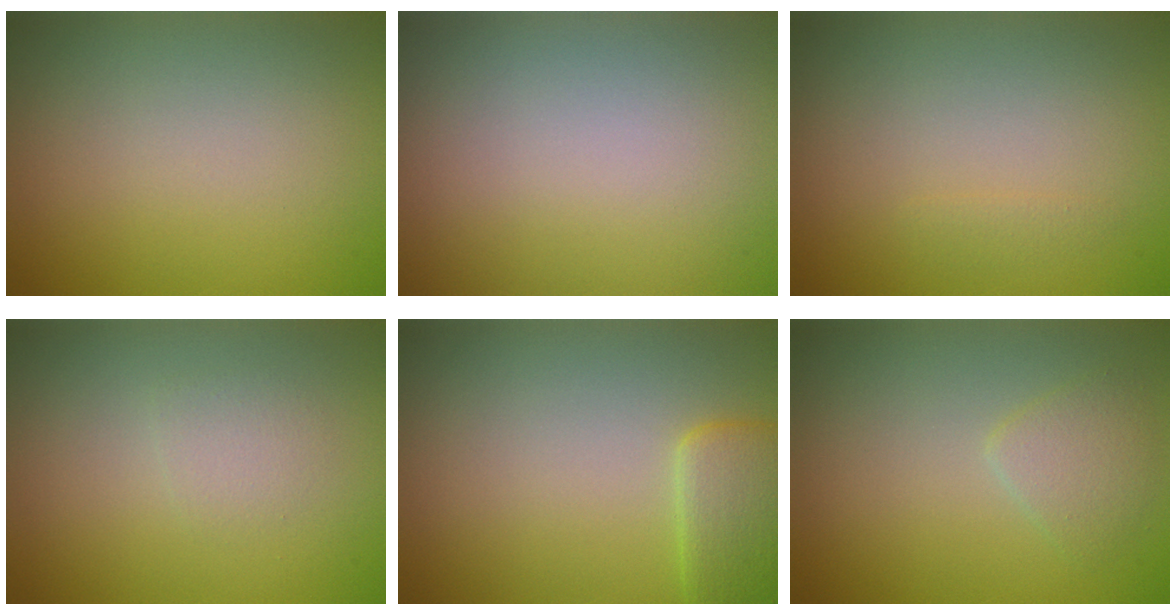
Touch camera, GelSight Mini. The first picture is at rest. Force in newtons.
{"total": 0.5, "press": 0.5, "slide": 0.0}
{"total": 0.6, "press": 0.6, "slide": 0.1}
{"total": 1.2, "press": 1.2, "slide": 0.0}
{"total": 3.1, "press": 3.1, "slide": 0.2}
{"total": 1.8, "press": 1.8, "slide": 0.1}